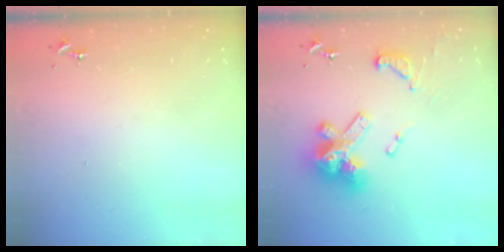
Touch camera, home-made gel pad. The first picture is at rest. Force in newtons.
{"total": 19.2, "press": 19.0, "slide": 2.0}